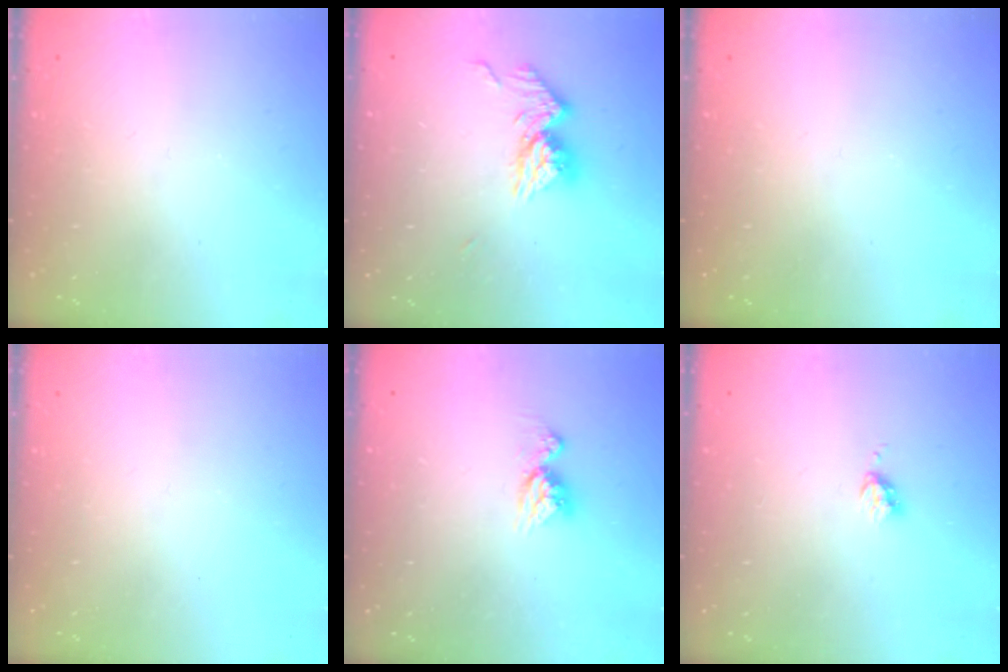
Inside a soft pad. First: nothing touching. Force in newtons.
{"total": 11.2, "press": 11.1, "slide": 1.0}
{"total": 0.0}
{"total": 0.0}
{"total": 8.7, "press": 8.7, "slide": 0.8}
{"total": 3.7, "press": 3.7, "slide": 0.4}